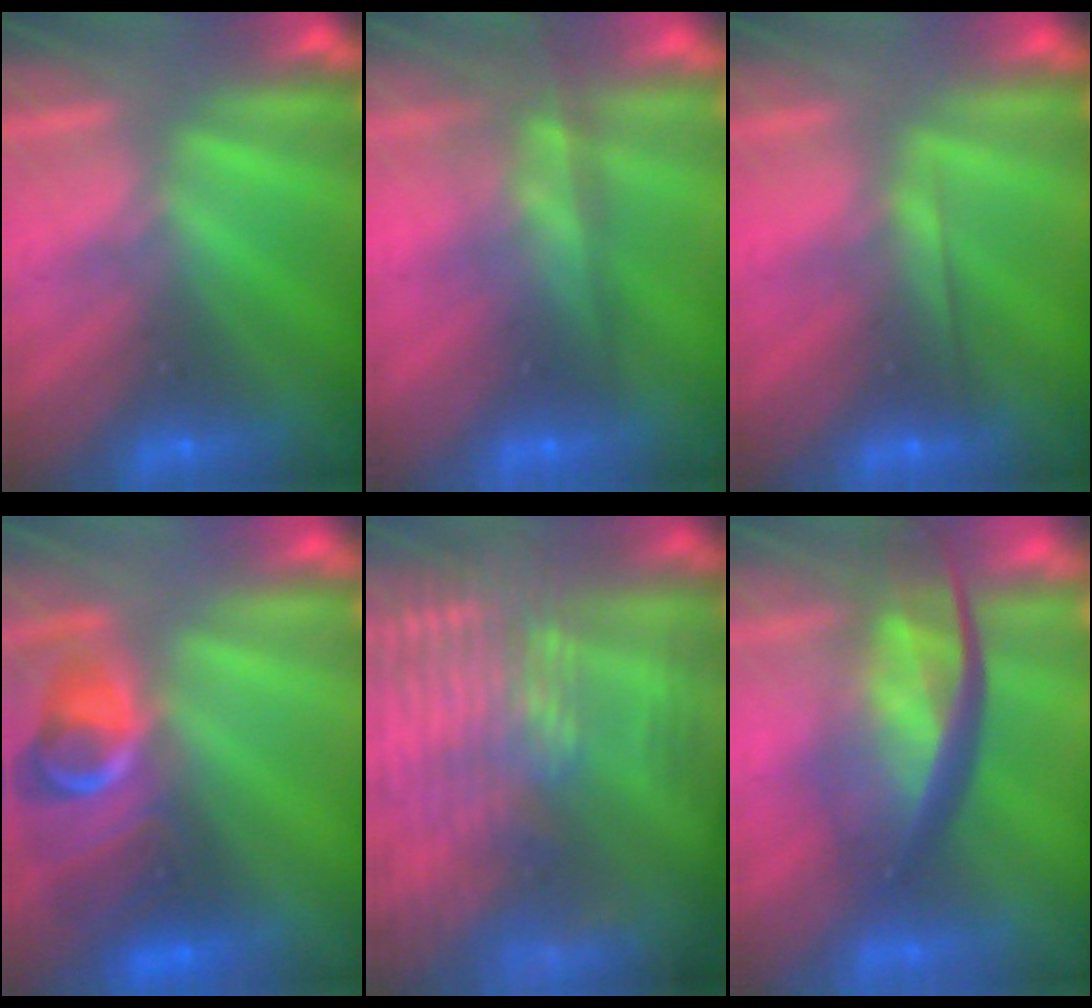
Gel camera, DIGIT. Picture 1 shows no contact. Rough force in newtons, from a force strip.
{"total": 7.8}
{"total": 1.9}
{"total": 9.1}
{"total": 7.7}
{"total": 7.5}